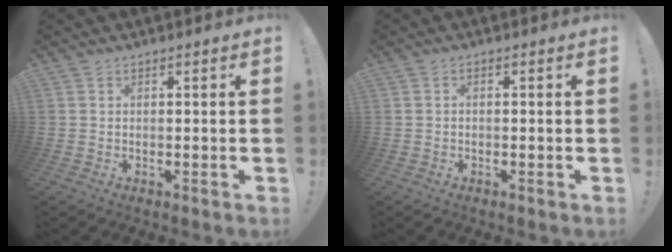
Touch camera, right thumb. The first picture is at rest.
{"total": 0.7, "force": [-0.4, 0.1, 0.5], "torque": [-0.009, 0.000, -0.007]}